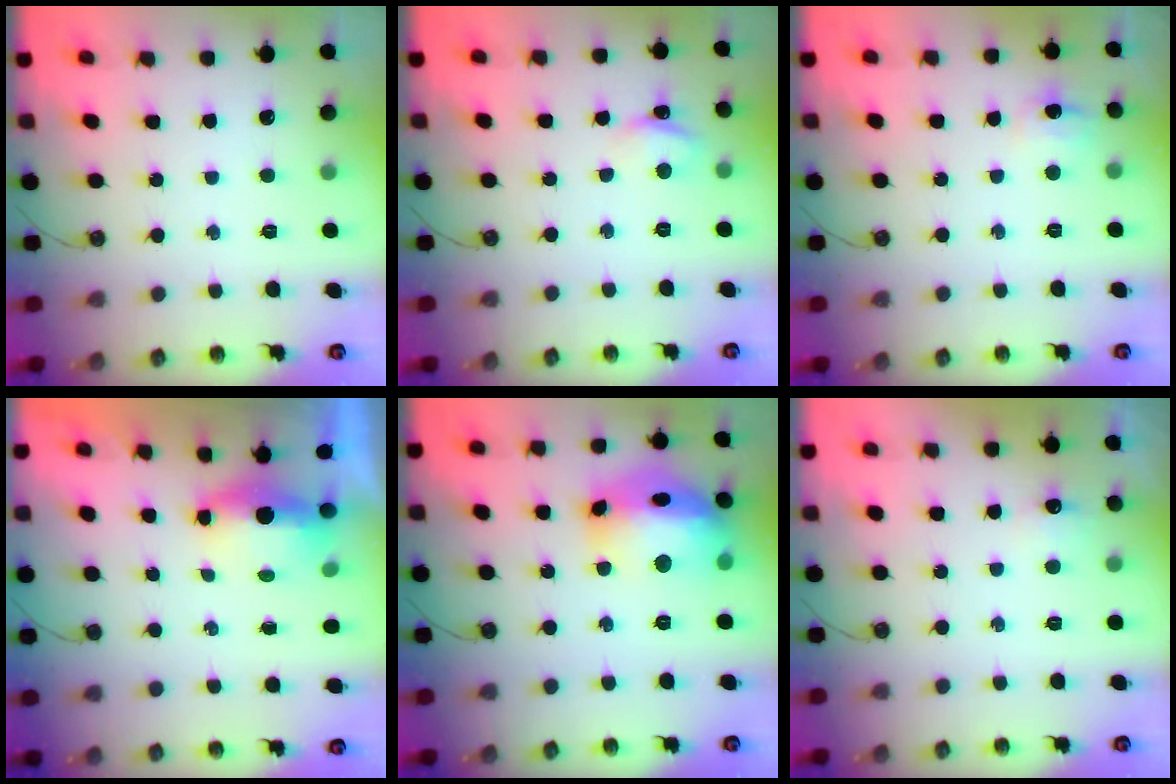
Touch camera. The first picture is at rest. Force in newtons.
{"total": 4.0, "press": 3.9, "slide": 0.5}
{"total": 5.5, "press": 5.5, "slide": 0.3}
{"total": 9.6, "press": 6.1, "slide": 7.4}
{"total": 18.8, "press": 18.7, "slide": 1.9}
{"total": 5.2, "press": 5.1, "slide": 0.7}